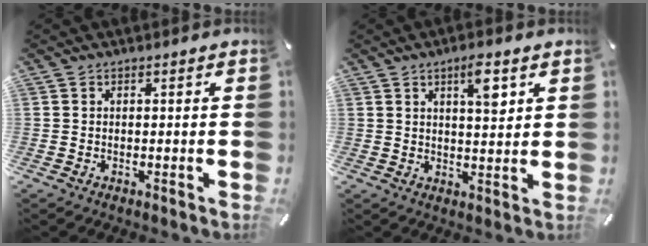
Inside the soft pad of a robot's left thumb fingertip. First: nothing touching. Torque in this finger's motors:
{"motor_torque": [0.68, 0.72, 0.64, -0.51, 0.19]}